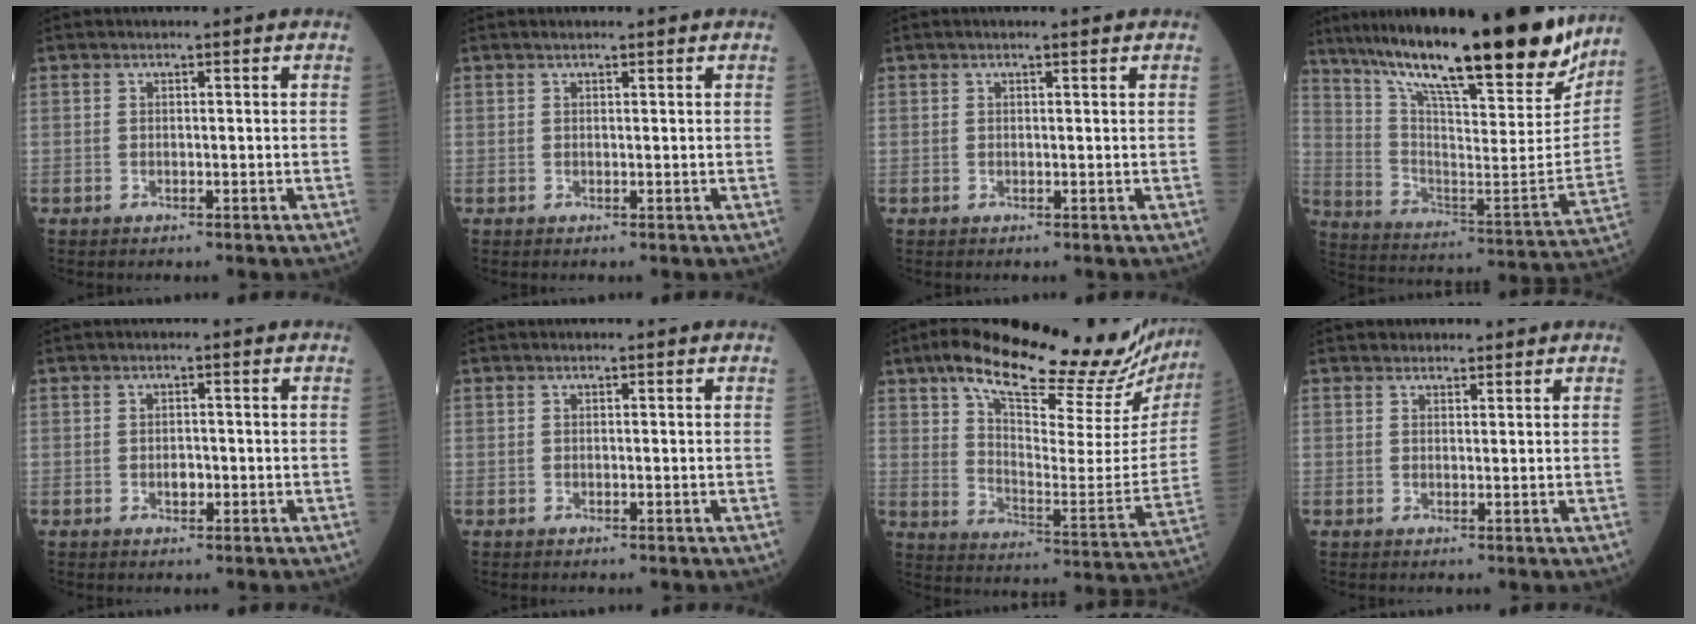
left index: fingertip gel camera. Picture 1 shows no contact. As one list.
[{"total": 1.5, "force": [1.3, 0.2, 0.8], "torque": [-0.013, 0.017, 0.022]}, {"total": 0.9, "force": [0.7, 0.0, 0.6], "torque": [-0.013, 0.003, 0.012]}, {"total": 29.3, "force": [23.8, 3.5, 16.7], "torque": [-0.281, -0.054, 0.351]}, {"total": 1.4, "force": [-0.4, 0.9, 1.0], "torque": [-0.019, 0.002, -0.004]}, {"total": 0.0}, {"total": 29.6, "force": [24.6, 6.5, 15.2], "torque": [-0.238, -0.036, 0.323]}, {"total": 2.0, "force": [1.8, 0.8, 0.1], "torque": [0.001, 0.012, 0.027]}]